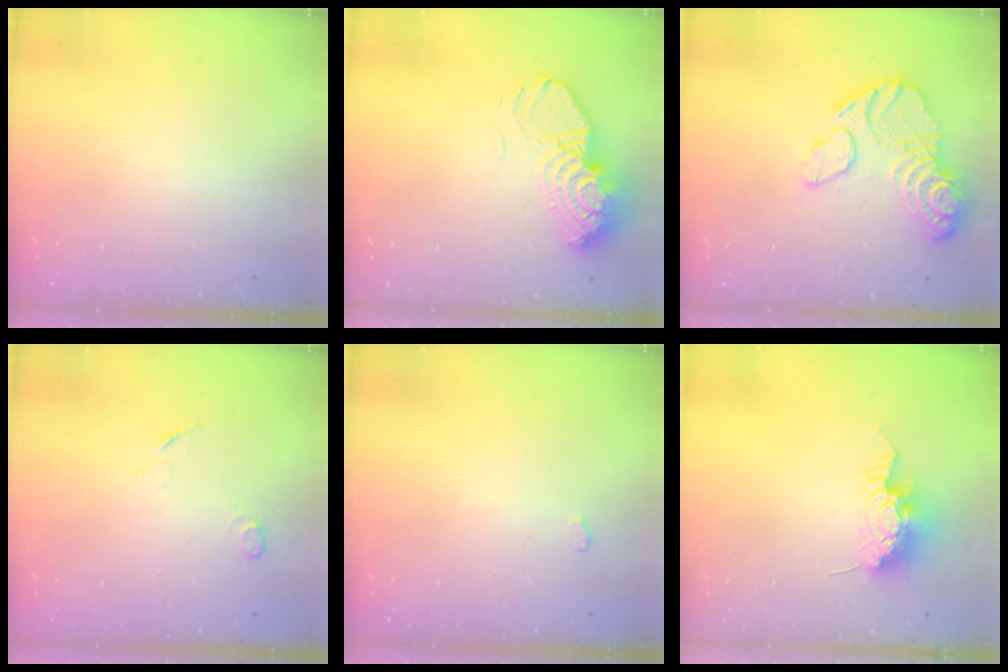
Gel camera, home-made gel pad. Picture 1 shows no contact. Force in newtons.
{"total": 12.3, "press": 12.3, "slide": 1.2}
{"total": 15.4, "press": 15.3, "slide": 1.3}
{"total": 3.6, "press": 3.5, "slide": 0.9}
{"total": 3.6, "press": 3.3, "slide": 1.5}
{"total": 9.0, "press": 9.0, "slide": 0.8}